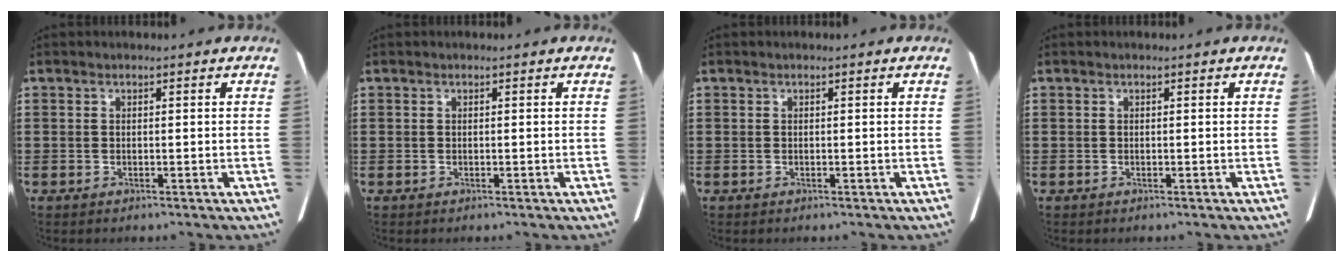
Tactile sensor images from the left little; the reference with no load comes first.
{"total": 0.0}
{"total": 0.0}
{"total": 0.0}